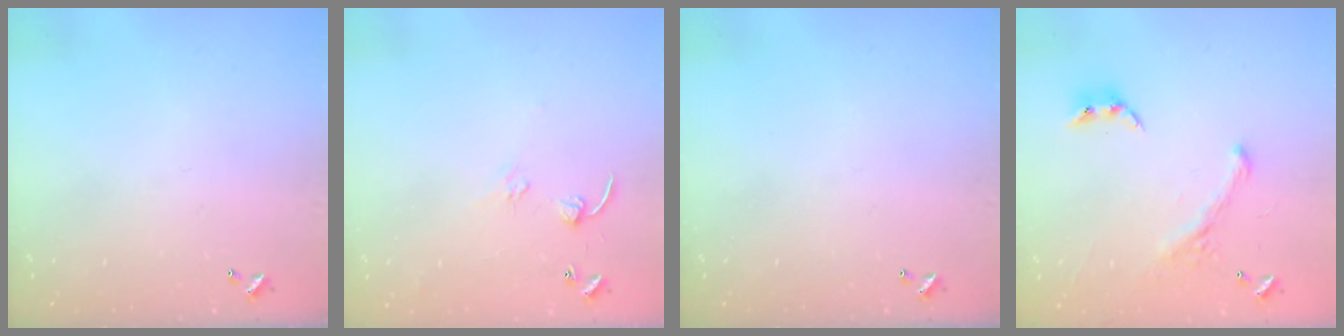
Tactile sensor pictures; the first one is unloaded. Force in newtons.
{"total": 5.2, "press": 5.1, "slide": 0.6}
{"total": 0.0}
{"total": 1.6, "press": 1.1, "slide": 1.2}